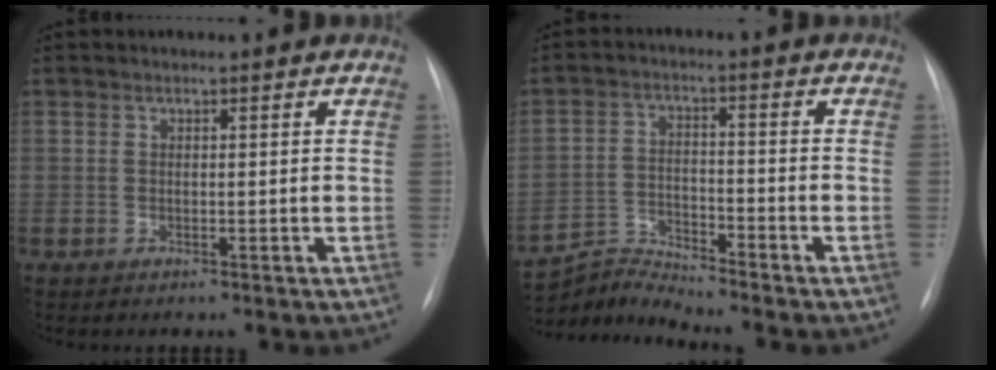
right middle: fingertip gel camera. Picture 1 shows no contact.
{"total": 6.0, "force": [-5.6, -1.8, -1.4], "torque": [0.007, -0.004, -0.105]}